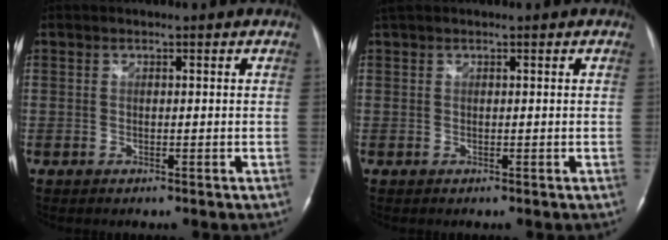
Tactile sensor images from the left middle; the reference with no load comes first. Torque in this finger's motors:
{"motor_torque": [0.22, -0.15, -0.06, 0.03]}